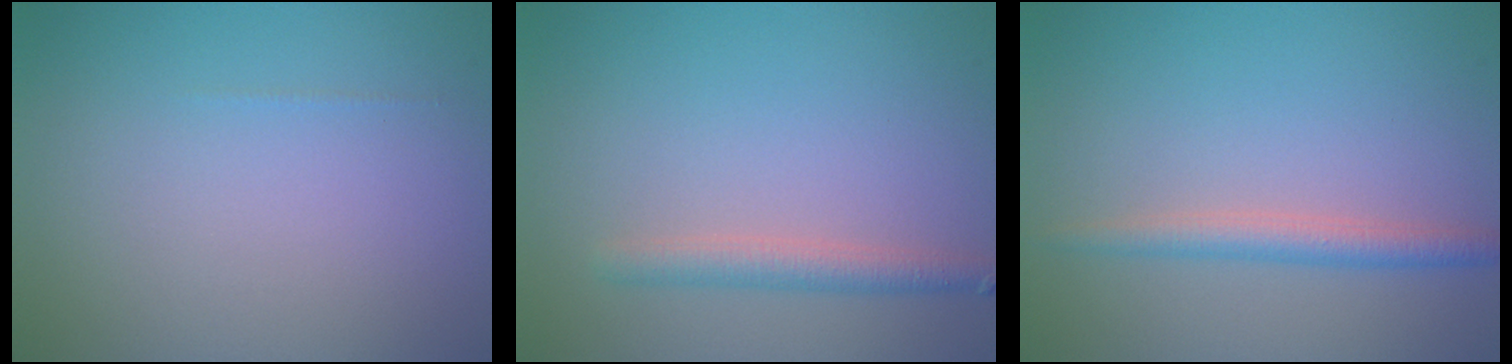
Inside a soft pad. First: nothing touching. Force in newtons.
{"total": 2.3, "press": 2.3, "slide": 0.1}
{"total": 2.3, "press": 2.3, "slide": 0.1}